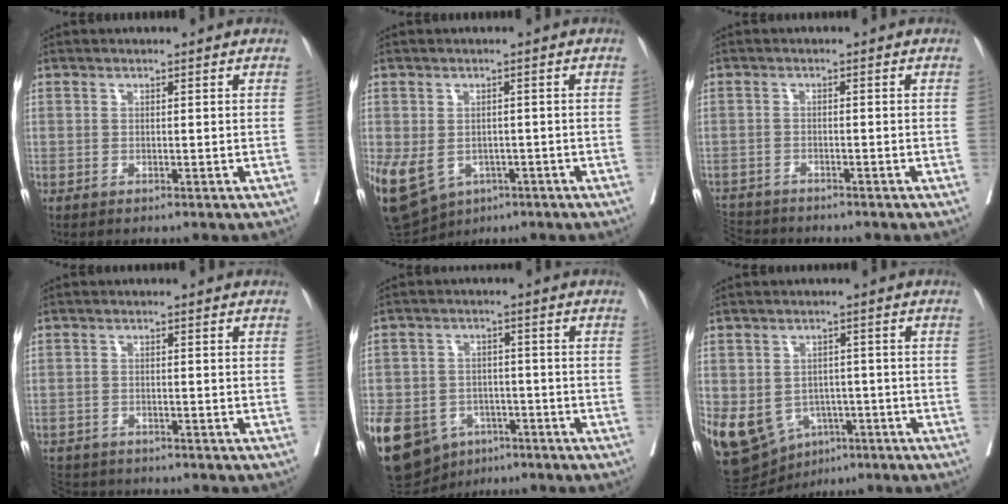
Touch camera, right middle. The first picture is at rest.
{"total": 15.4, "force": [-6.1, 11.9, 7.7], "torque": [-0.200, -0.005, -0.077]}
{"total": 6.2, "force": [-5.9, 1.5, 1.0], "torque": [-0.020, -0.008, -0.102]}
{"total": 8.6, "force": [-7.6, 3.2, 2.6], "torque": [-0.061, -0.007, -0.113]}
{"total": 21.5, "force": [-10.4, 16.0, 9.9], "torque": [-0.286, -0.010, -0.151]}
{"total": 12.0, "force": [-4.9, 9.2, 5.9], "torque": [-0.126, 0.012, -0.063]}